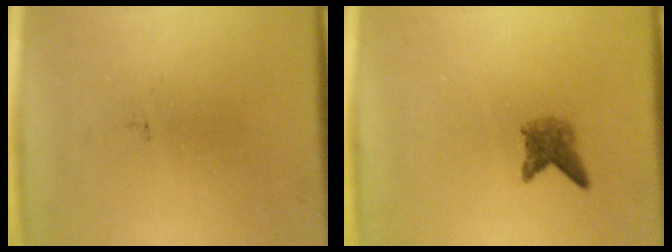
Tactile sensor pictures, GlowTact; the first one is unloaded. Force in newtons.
{"total": 2.3}